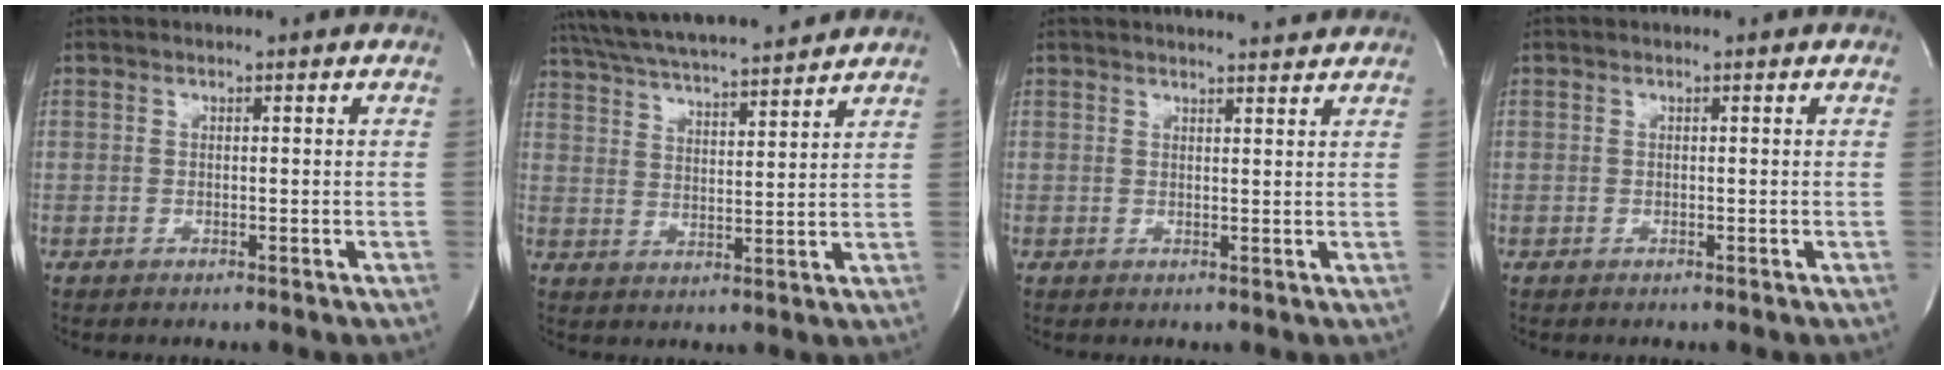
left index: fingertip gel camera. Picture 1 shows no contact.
{"total": 16.9, "force": [15.2, 1.5, 7.2], "torque": [-0.133, 0.030, 0.241]}
{"total": 6.2, "force": [5.9, 0.3, 1.8], "torque": [-0.030, 0.011, 0.068]}
{"total": 0.0}